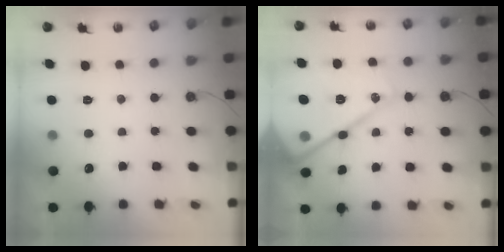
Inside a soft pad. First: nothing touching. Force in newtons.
{"total": 24.3, "press": 24.2, "slide": 2.5}